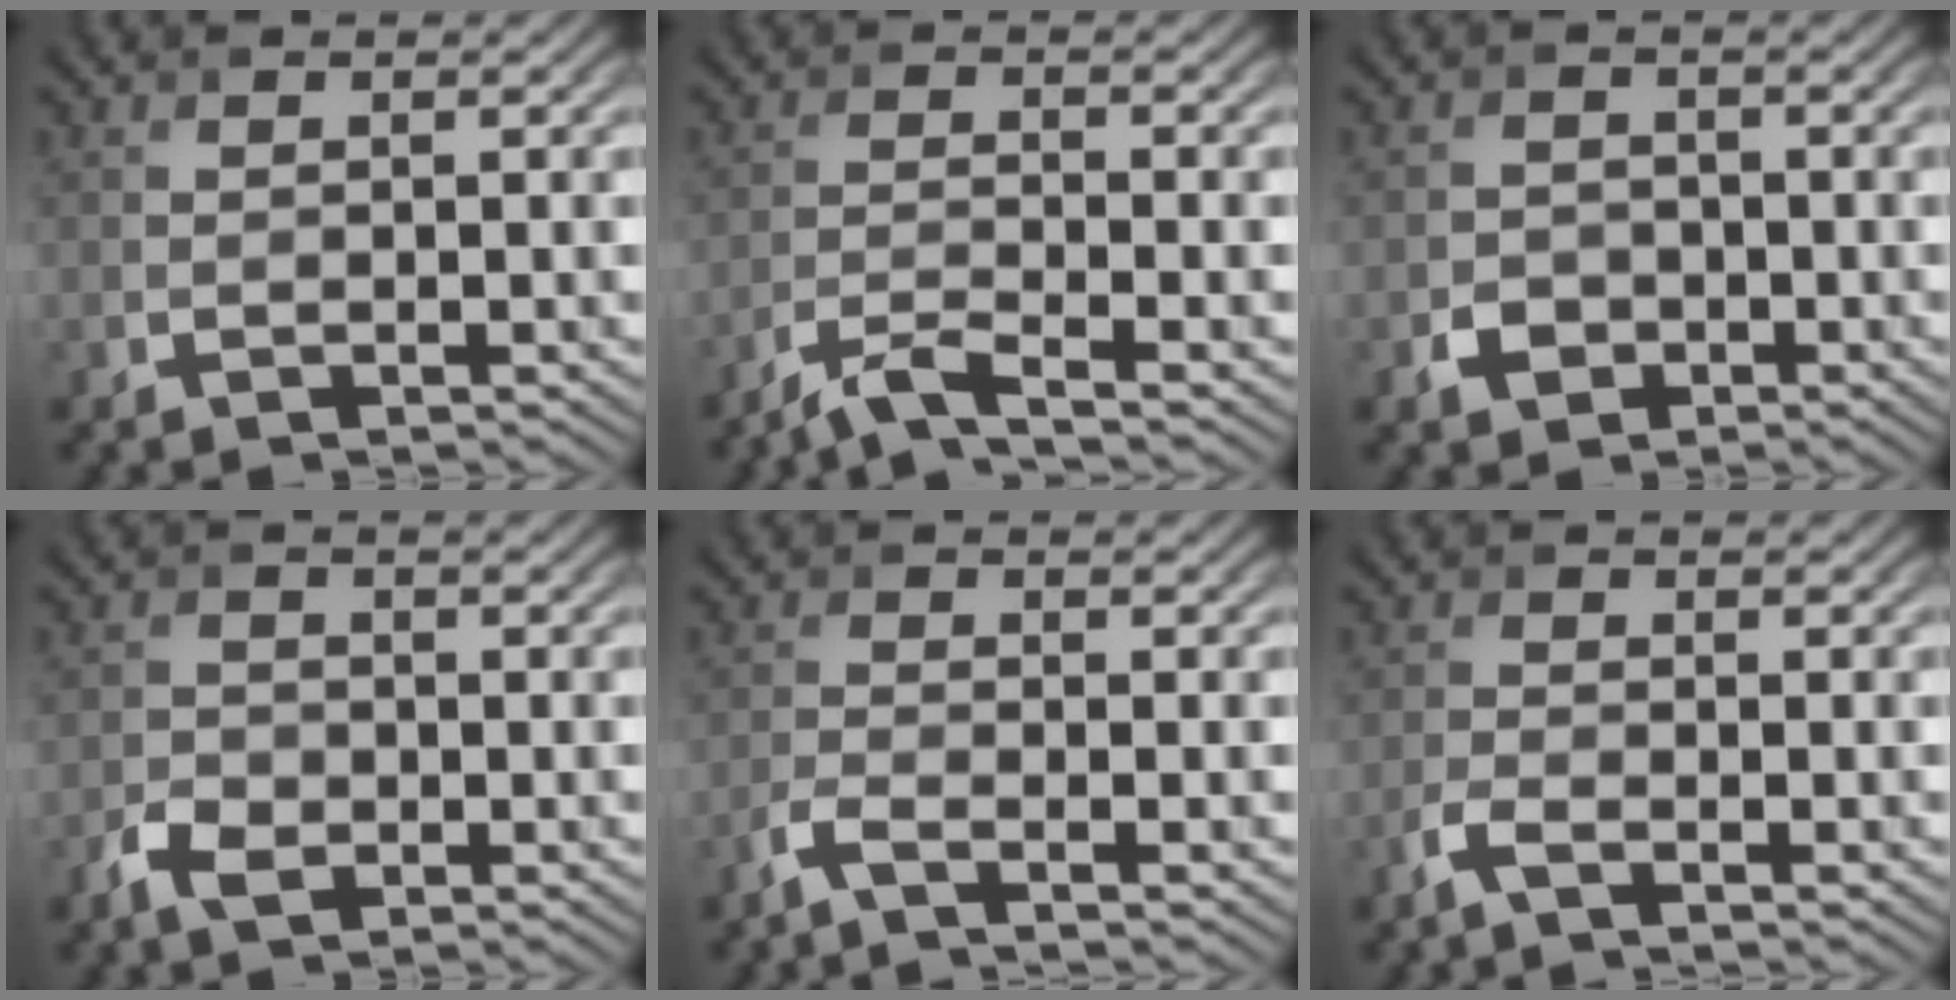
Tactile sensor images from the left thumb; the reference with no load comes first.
{"total": 3.9, "force": [-3.1, 0.4, 2.4], "torque": [-0.041, 0.001, -0.077]}
{"total": 2.5, "force": [-1.3, 2.0, 0.9], "torque": [-0.014, -0.002, -0.027]}
{"total": 3.0, "force": [-1.6, 1.9, 1.6], "torque": [-0.035, -0.002, -0.037]}
{"total": 2.4, "force": [-1.8, 0.3, 1.6], "torque": [-0.035, -0.002, -0.049]}
{"total": 2.1, "force": [-1.5, 0.4, 1.4], "torque": [-0.034, -0.001, -0.039]}